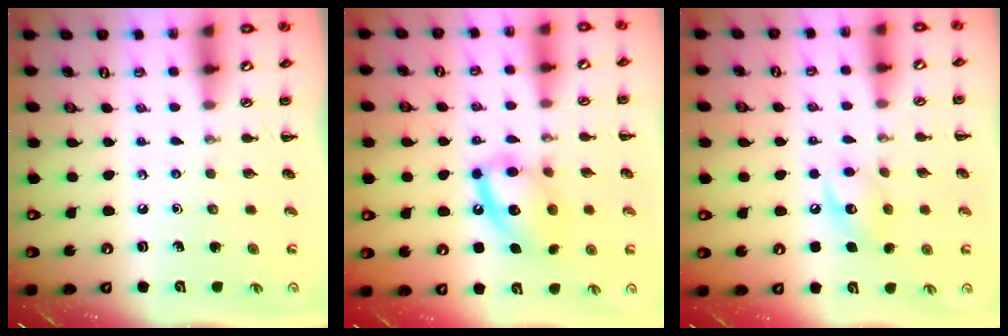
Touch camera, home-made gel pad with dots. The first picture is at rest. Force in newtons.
{"total": 14.4, "press": 14.2, "slide": 2.2}
{"total": 8.6, "press": 8.6, "slide": 1.0}